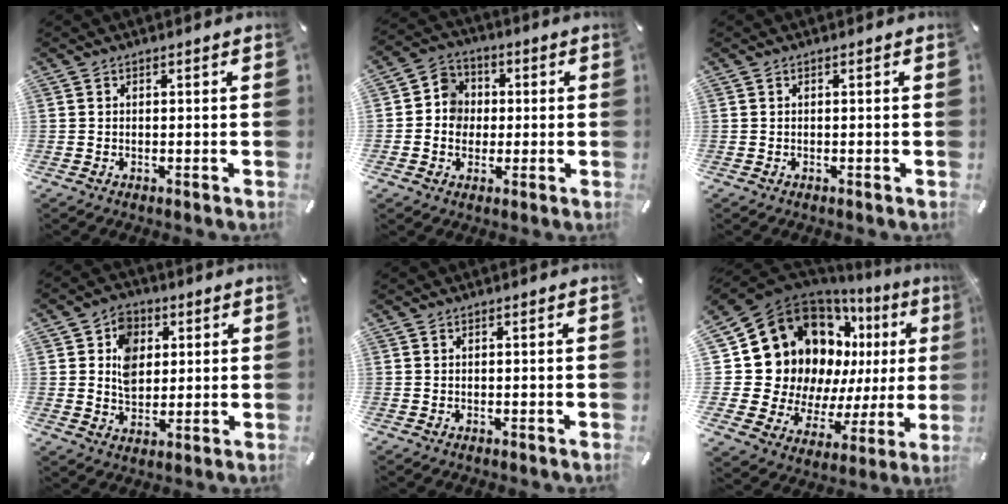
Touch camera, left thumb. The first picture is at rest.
{"total": 6.4, "force": [-0.9, 6.2, 1.5], "torque": [-0.035, 0.017, -0.020]}
{"total": 0.0}
{"total": 8.3, "force": [1.9, 6.8, 4.4], "torque": [-0.068, 0.006, 0.033]}
{"total": 0.0}
{"total": 23.5, "force": [8.9, 17.7, 12.6], "torque": [-0.196, -0.090, 0.196]}